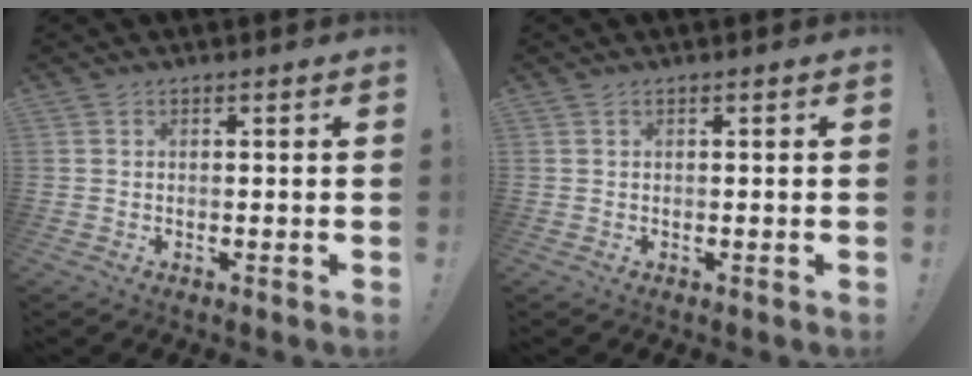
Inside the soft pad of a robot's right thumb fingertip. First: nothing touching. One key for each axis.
{"total": 0.0}